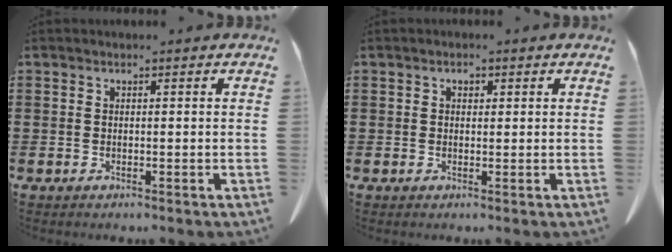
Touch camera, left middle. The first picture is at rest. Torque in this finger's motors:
{"motor_torque": [-0.69, 0.95, -0.02, -0.03]}